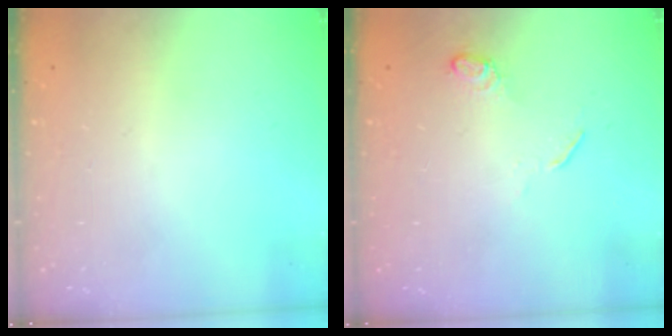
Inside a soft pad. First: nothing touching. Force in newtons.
{"total": 5.1, "press": 5.1, "slide": 0.5}